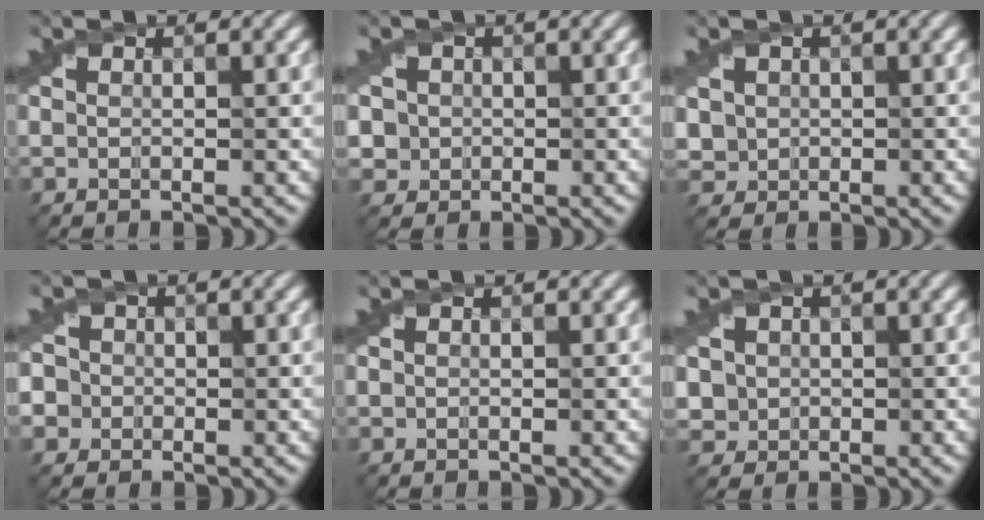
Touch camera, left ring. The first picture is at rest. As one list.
[{"total": 2.7, "force": [0.5, 2.6, 0.5], "torque": [-0.006, 0.007, 0.007]}, {"total": 2.0, "force": [0.5, 1.9, 0.4], "torque": [-0.011, -0.005, 0.014]}, {"total": 4.8, "force": [-1.2, 4.5, 1.3], "torque": [-0.022, 0.016, -0.048]}, {"total": 0.0}, {"total": 2.3, "force": [0.5, 2.2, 0.5], "torque": [-0.015, 0.001, 0.024]}]